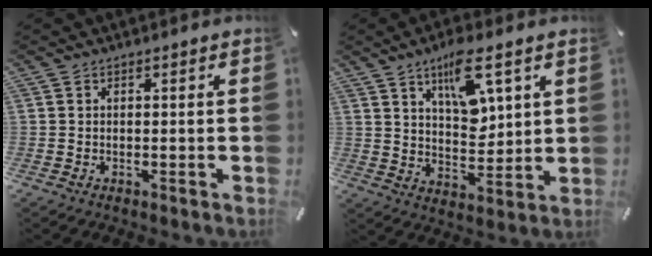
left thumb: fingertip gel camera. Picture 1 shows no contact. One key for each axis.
{"total": 11.6, "fx": 6.6, "fy": 5.2, "fz": 8.0, "tx": -0.124, "ty": -0.025, "tz": 0.112}